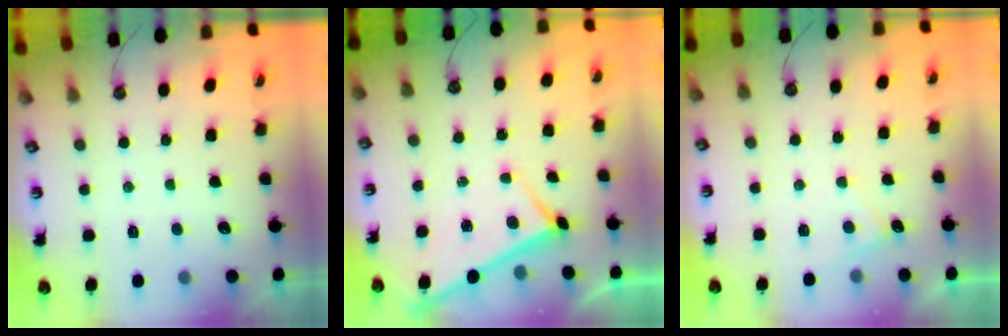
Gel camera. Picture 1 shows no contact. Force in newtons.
{"total": 3.0, "press": 3.0, "slide": 0.3}
{"total": 4.0, "press": 4.0, "slide": 0.4}